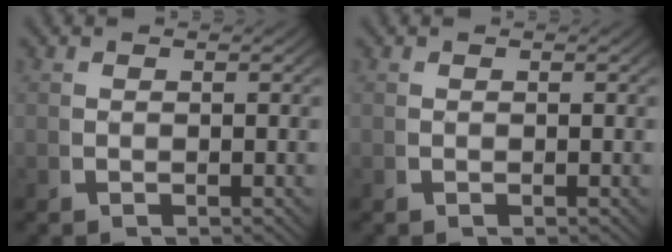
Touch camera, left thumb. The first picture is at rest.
{"total": 0.0}